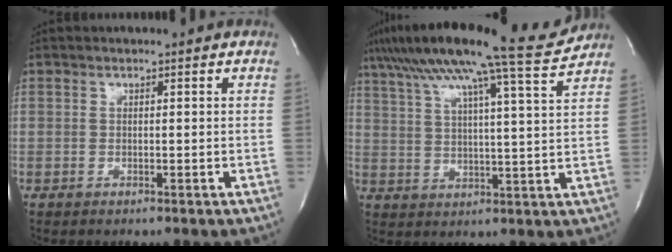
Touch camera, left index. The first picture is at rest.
{"total": 16.8, "force": [14.3, -1.6, 8.8], "torque": [-0.155, -0.015, 0.208]}